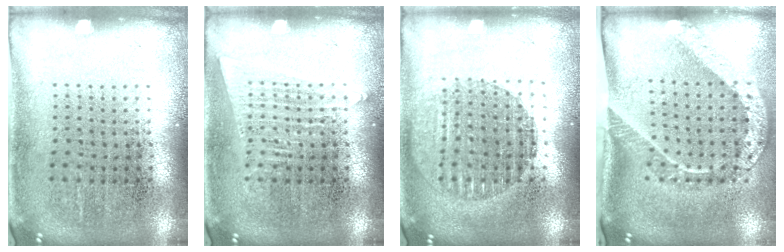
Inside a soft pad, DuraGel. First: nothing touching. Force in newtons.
{"total": 1.6, "press": 1.6, "slide": 0.1}
{"total": 1.5, "press": 1.3, "slide": 0.7}
{"total": 2.3, "press": 1.5, "slide": 1.7}